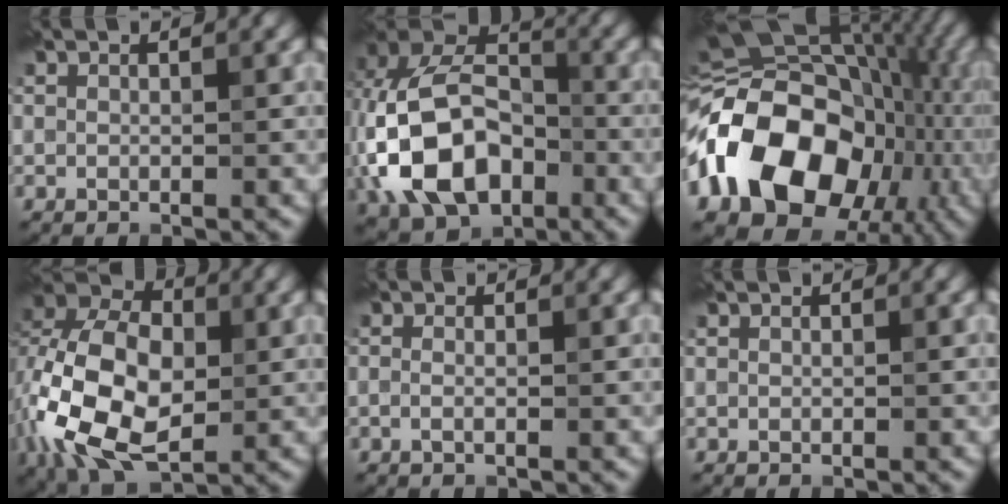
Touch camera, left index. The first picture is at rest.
{"total": 13.1, "force": [-3.6, 8.8, 9.0], "torque": [-0.195, 0.004, -0.080]}
{"total": 17.7, "force": [-3.5, 12.8, 11.7], "torque": [-0.214, -0.001, -0.066]}
{"total": 12.6, "force": [-2.0, 7.9, 9.6], "torque": [-0.207, 0.002, -0.050]}
{"total": 0.8, "force": [-0.4, 0.2, 0.7], "torque": [-0.015, -0.001, -0.010]}
{"total": 0.0}